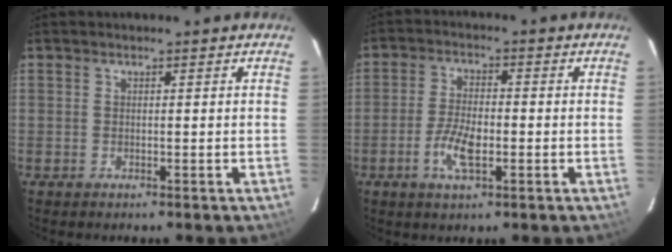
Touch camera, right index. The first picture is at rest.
{"total": 6.3, "force": [-2.2, 2.4, 5.4], "torque": [-0.116, 0.002, -0.044]}